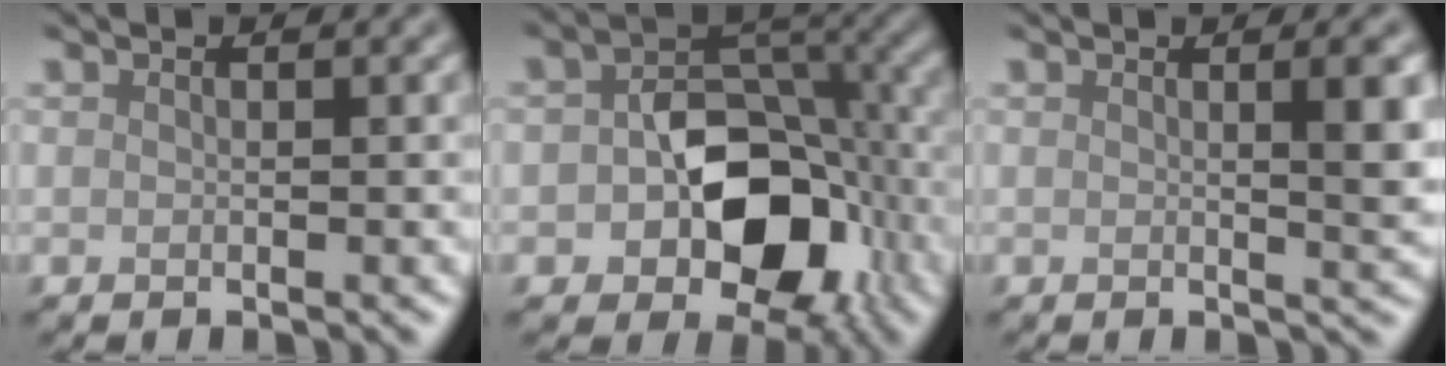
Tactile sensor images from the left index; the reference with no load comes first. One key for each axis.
{"total": 9.5, "fx": -2.5, "fy": 6.4, "fz": 6.6, "tx": -0.093, "ty": -0.004, "tz": -0.043}
{"total": 3.3, "fx": 0.4, "fy": 0.8, "fz": 3.1, "tx": -0.037, "ty": -0.001, "tz": 0.002}